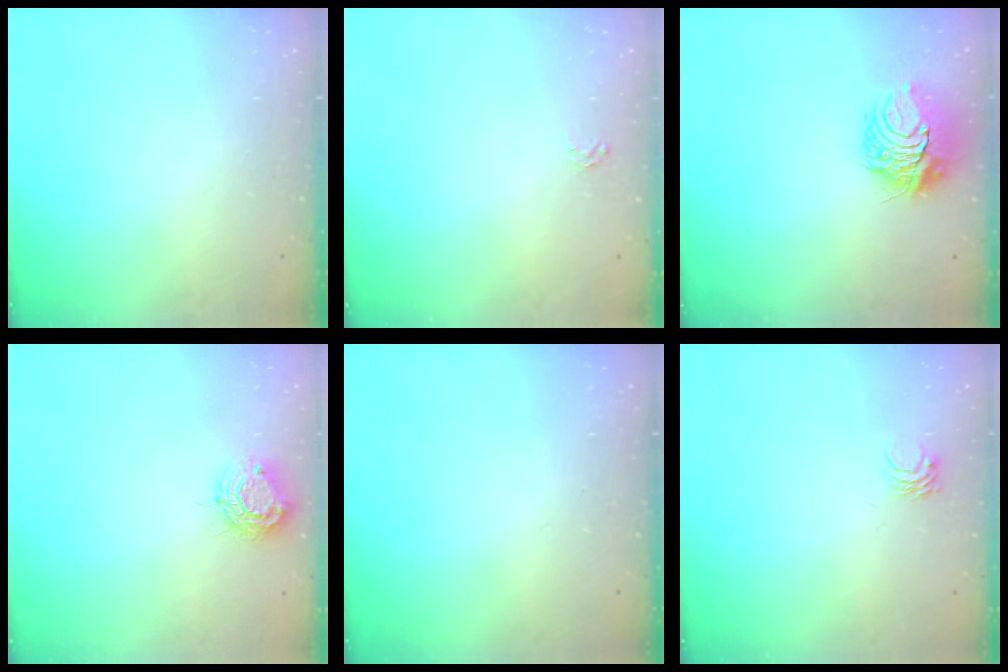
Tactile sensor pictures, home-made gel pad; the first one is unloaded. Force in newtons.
{"total": 1.6, "press": 1.6, "slide": 0.2}
{"total": 10.3, "press": 10.3, "slide": 0.8}
{"total": 9.3, "press": 9.3, "slide": 0.7}
{"total": 0.0}
{"total": 3.3, "press": 3.3, "slide": 0.0}